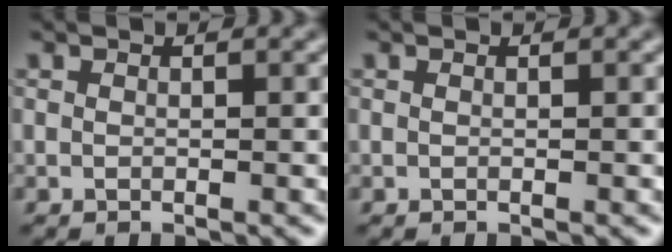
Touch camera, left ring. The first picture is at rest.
{"total": 0.0}